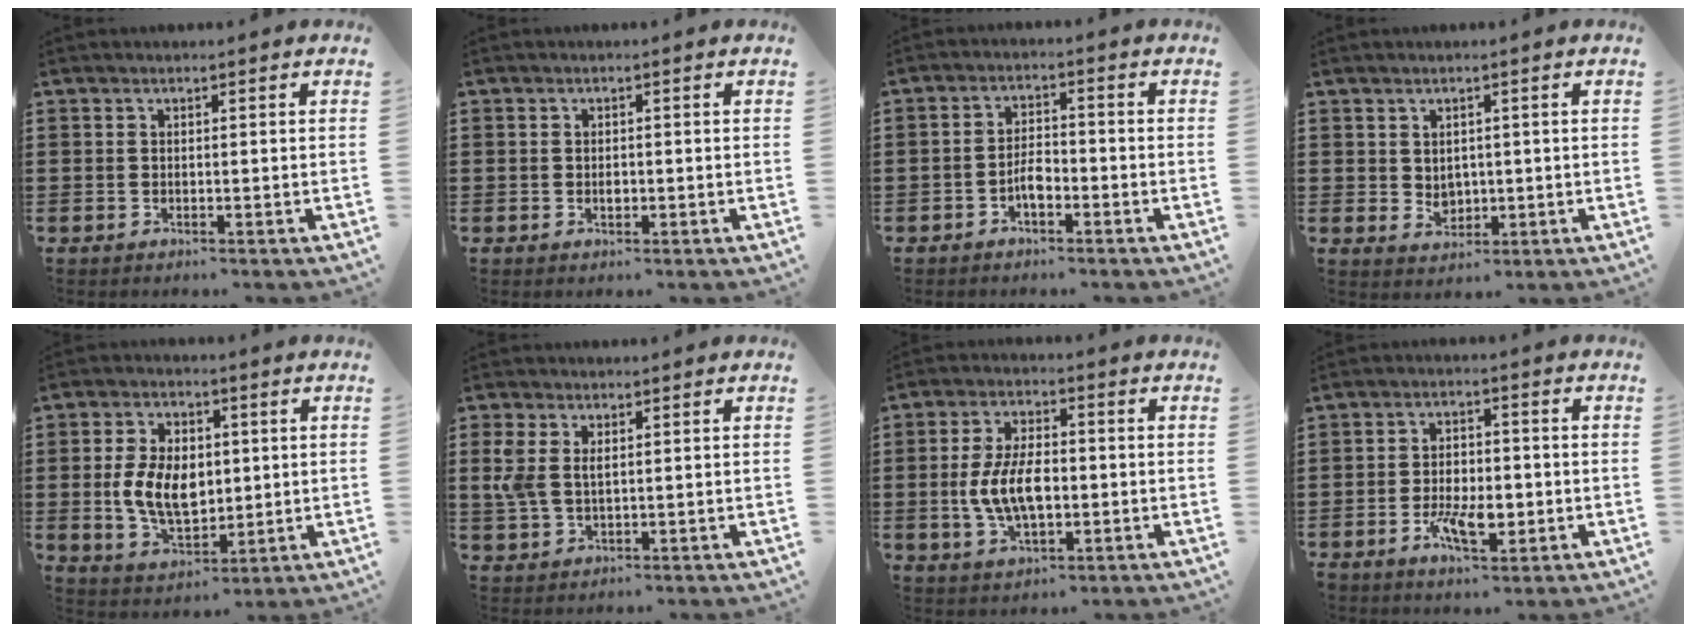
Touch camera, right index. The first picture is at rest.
{"total": 1.1, "force": [-0.2, 0.8, 0.7], "torque": [-0.014, 0.003, -0.004]}
{"total": 3.4, "force": [-1.7, 1.6, 2.5], "torque": [-0.053, 0.005, -0.035]}
{"total": 2.3, "force": [0.9, 1.9, 0.8], "torque": [-0.022, 0.009, 0.016]}
{"total": 9.0, "force": [0.2, 5.8, 6.9], "torque": [-0.145, 0.009, 0.000]}
{"total": 3.8, "force": [1.2, 2.2, 2.9], "torque": [-0.077, 0.001, 0.017]}
{"total": 8.5, "force": [-0.9, 4.3, 7.2], "torque": [-0.156, 0.002, -0.021]}
{"total": 6.2, "force": [-2.1, 3.0, 5.0], "torque": [-0.102, 0.004, -0.039]}